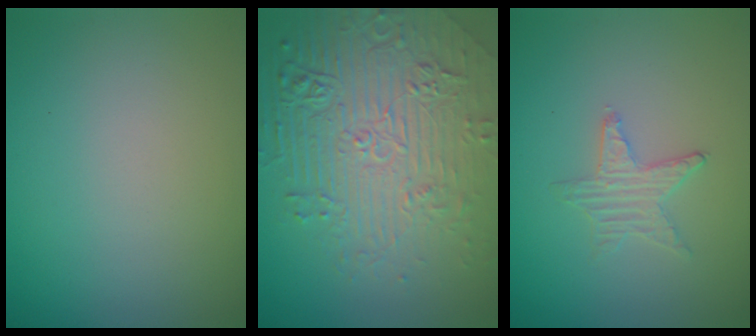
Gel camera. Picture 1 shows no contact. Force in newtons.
{"total": 8.1, "press": 5.7, "slide": 5.7}
{"total": 0.9, "press": 0.9, "slide": 0.2}